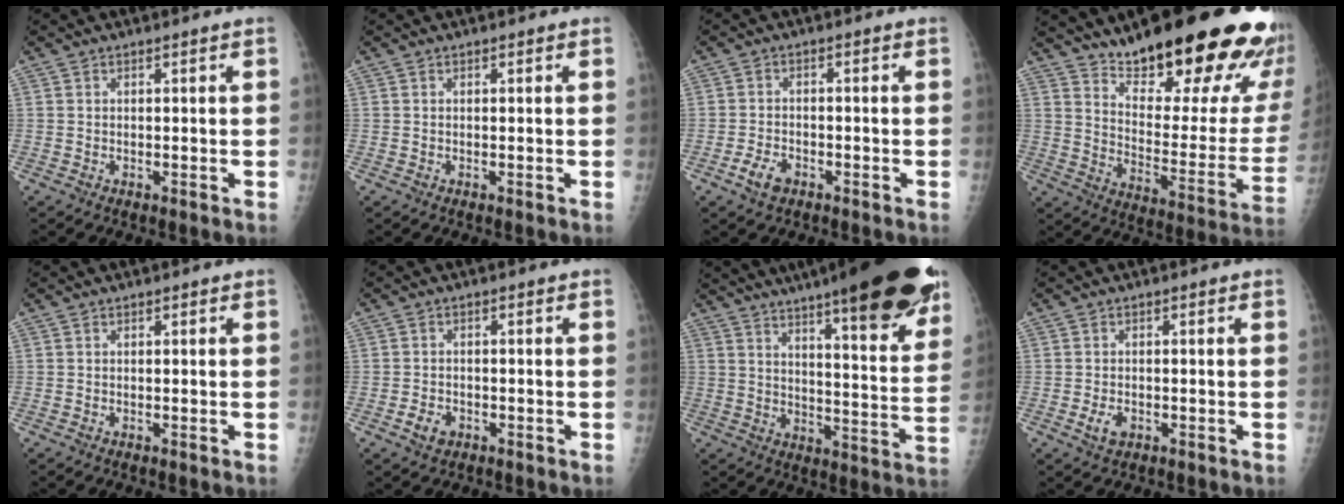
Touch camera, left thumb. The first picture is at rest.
{"total": 0.0}
{"total": 4.0, "force": [-2.3, 2.4, 2.2], "torque": [-0.038, 0.009, -0.041]}
{"total": 28.9, "force": [20.6, 7.6, 18.8], "torque": [-0.232, -0.110, 0.291]}
{"total": 0.0}
{"total": 3.1, "force": [-1.5, 2.3, 1.5], "torque": [-0.020, 0.004, -0.024]}
{"total": 29.2, "force": [20.2, 5.8, 20.3], "torque": [-0.258, -0.069, 0.271]}
{"total": 2.9, "force": [-1.0, 1.9, 1.9], "torque": [-0.030, 0.000, -0.017]}